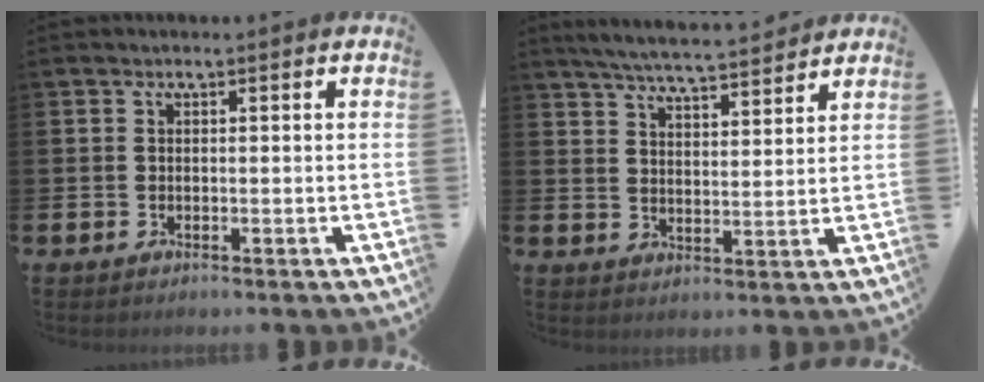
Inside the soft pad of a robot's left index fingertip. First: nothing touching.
{"total": 5.9, "force": [5.8, 0.1, 1.3], "torque": [-0.040, -0.035, 0.100]}